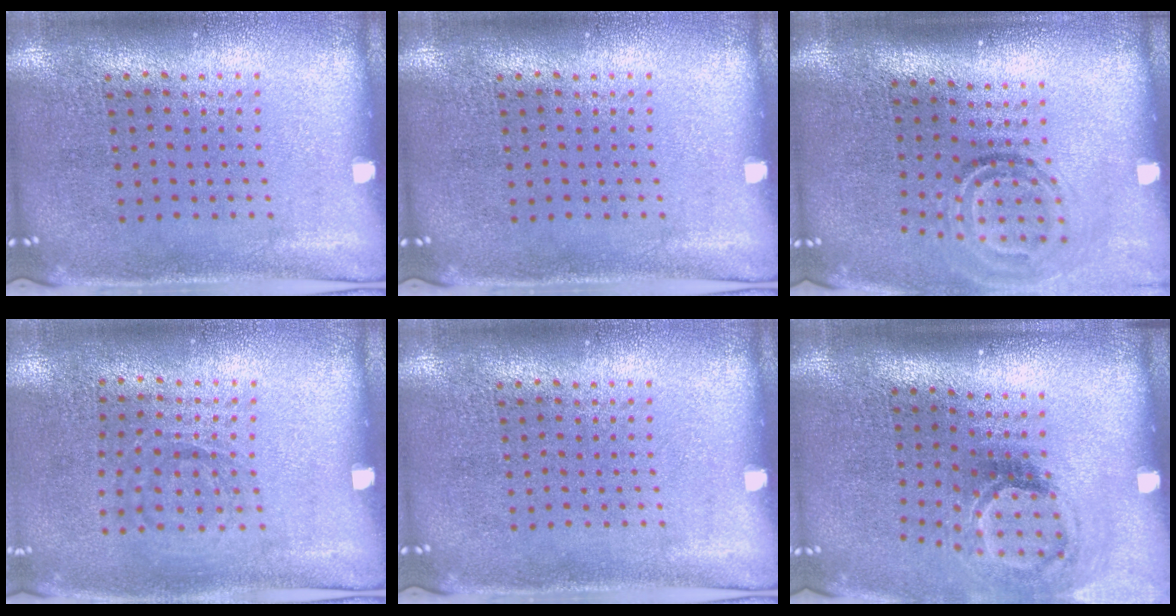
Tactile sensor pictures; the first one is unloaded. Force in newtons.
{"total": 0.0}
{"total": 1.9, "press": 1.3, "slide": 1.4}
{"total": 1.0, "press": 0.8, "slide": 0.6}
{"total": 0.0}
{"total": 1.9, "press": 1.2, "slide": 1.4}